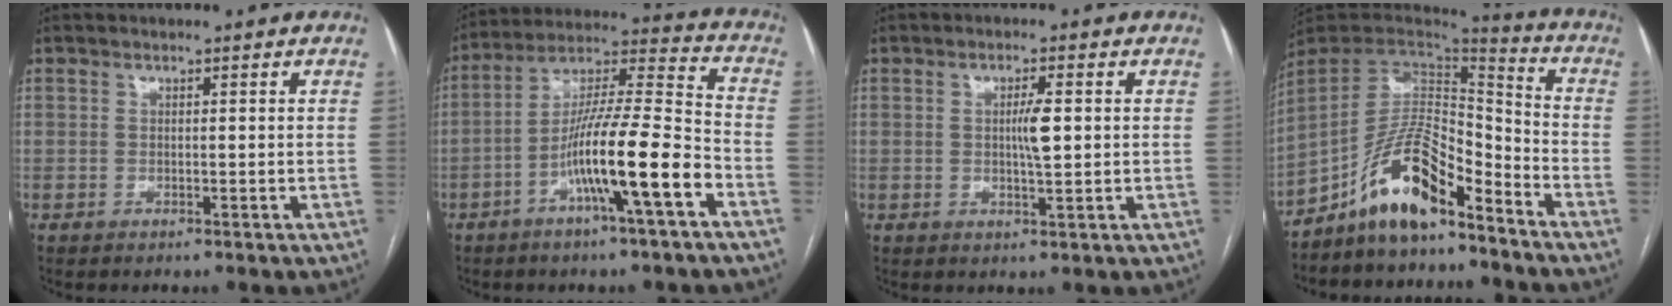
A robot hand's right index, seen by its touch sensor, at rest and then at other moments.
{"total": 15.4, "force": [-6.4, 0.3, 14.0], "torque": [-0.252, 0.005, -0.113]}
{"total": 3.6, "force": [0.3, 0.5, 3.6], "torque": [-0.060, -0.001, 0.005]}
{"total": 13.3, "force": [-9.6, 3.6, 8.4], "torque": [-0.152, 0.025, -0.174]}